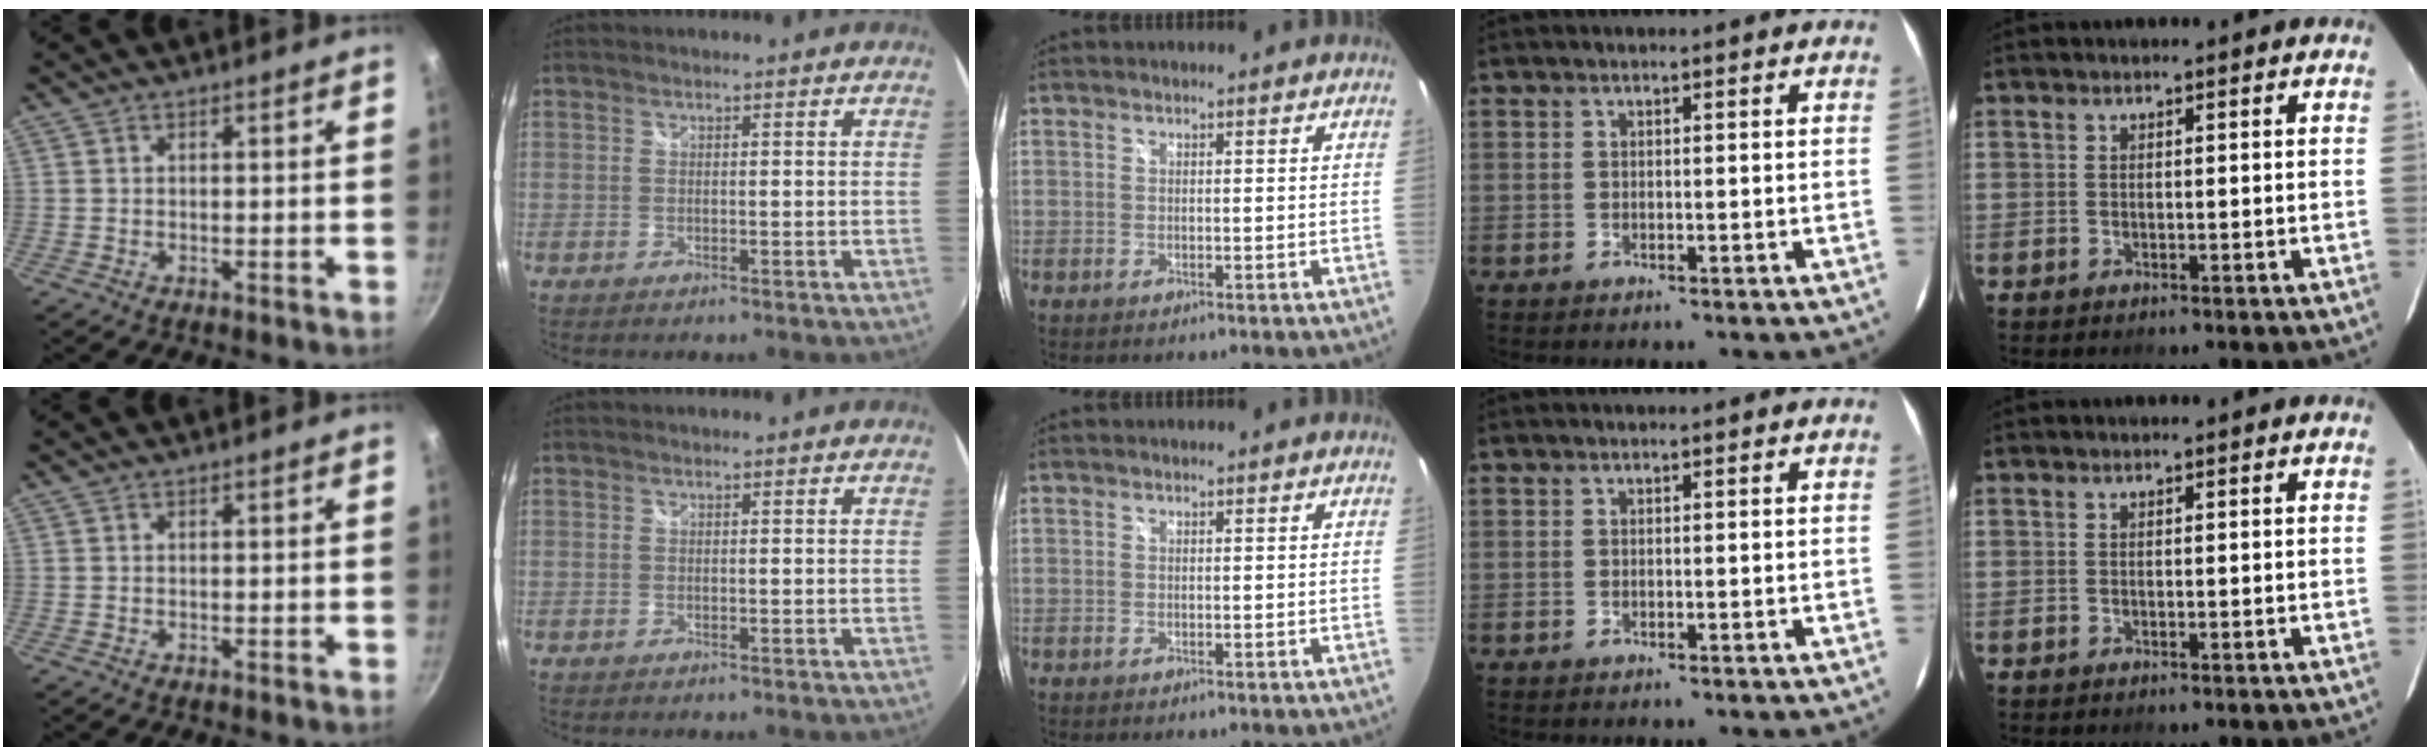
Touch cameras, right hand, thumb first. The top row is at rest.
{}